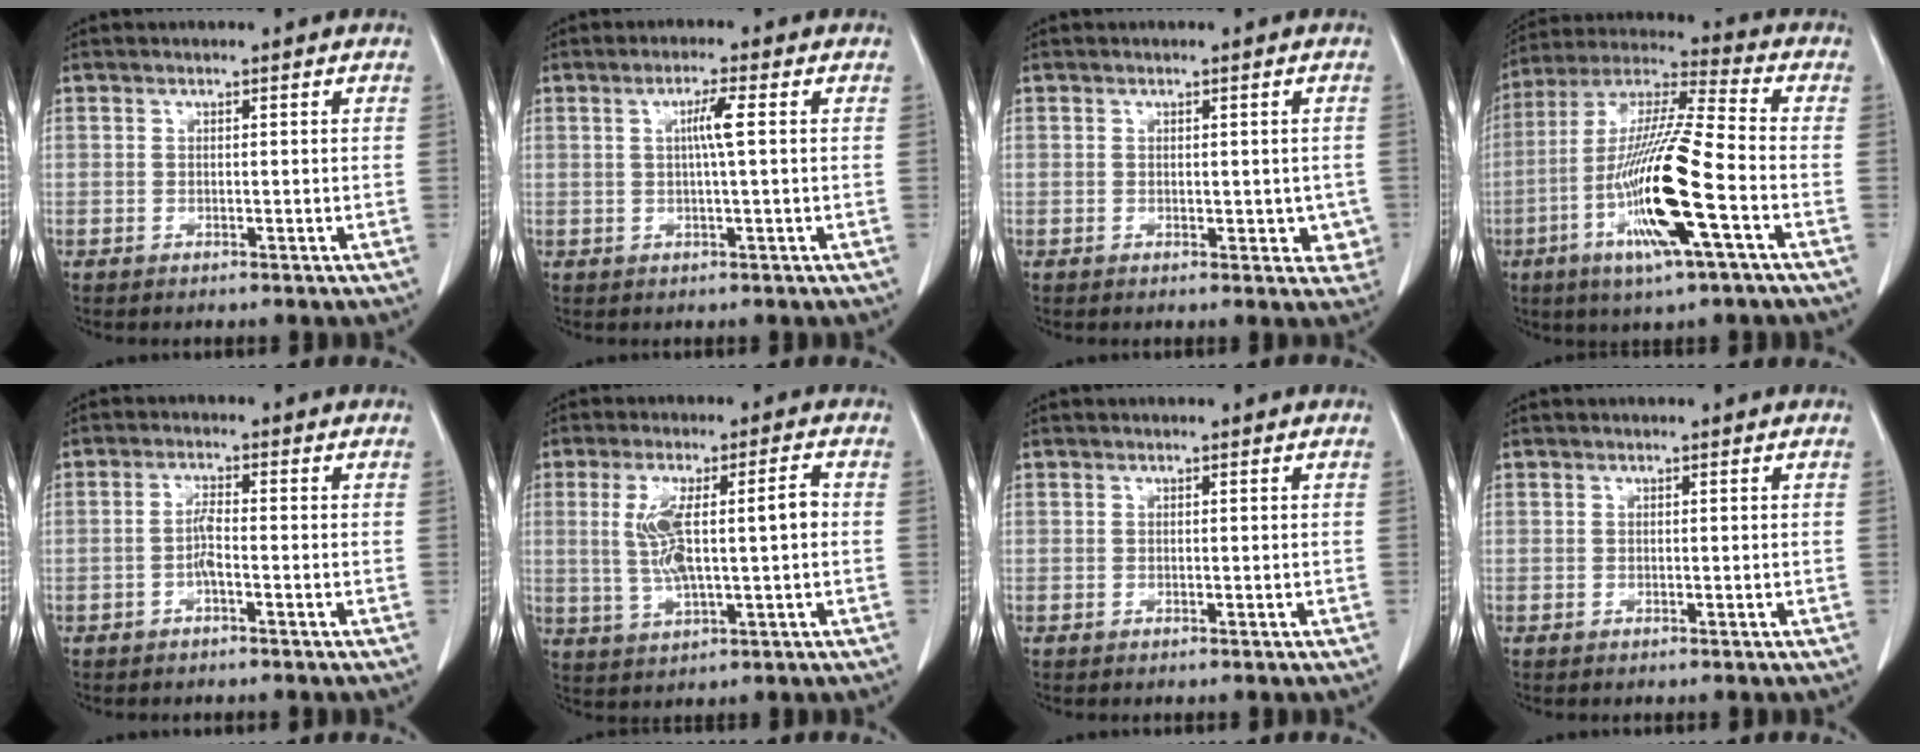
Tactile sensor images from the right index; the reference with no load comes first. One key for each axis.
{"total": 3.4, "fx": 0.5, "fy": -0.3, "fz": 3.3, "tx": -0.062, "ty": 0.001, "tz": 0.007}
{"total": 3.9, "fx": -0.5, "fy": 2.4, "fz": 3.0, "tx": -0.013, "ty": -0.002, "tz": -0.003}
{"total": 17.5, "fx": -5.6, "fy": 0.6, "fz": 16.6, "tx": -0.333, "ty": -0.015, "tz": -0.108}
{"total": 2.5, "fx": -1.0, "fy": 0.4, "fz": 2.3, "tx": -0.046, "ty": 0.003, "tz": -0.022}
{"total": 9.5, "fx": 0.4, "fy": 1.9, "fz": 9.3, "tx": -0.181, "ty": 0.018, "tz": 0.014}
{"total": 0.0}
{"total": 0.0}